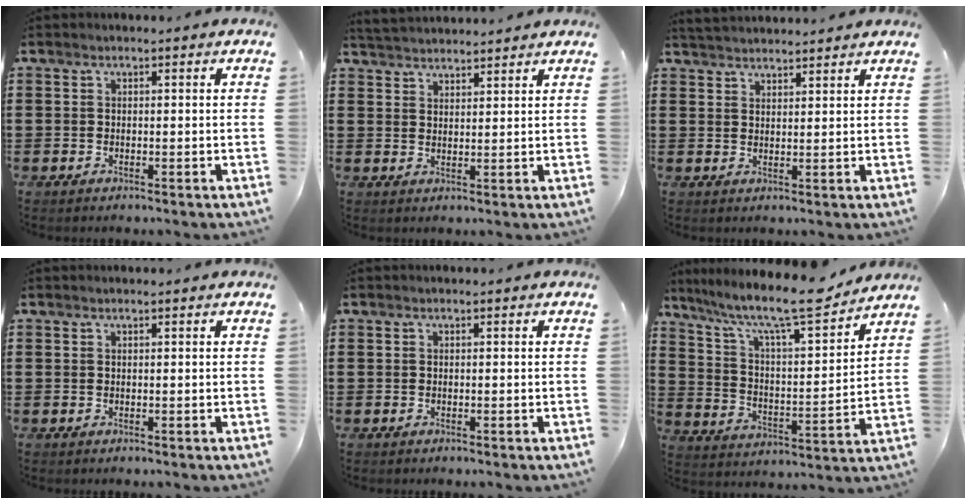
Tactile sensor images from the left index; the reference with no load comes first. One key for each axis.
{"total": 2.7, "fx": 2.7, "fy": 0.0, "fz": -0.2, "tx": -0.006, "ty": -0.008, "tz": 0.051}
{"total": 2.5, "fx": 2.5, "fy": -0.1, "fz": -0.3, "tx": -0.003, "ty": -0.004, "tz": 0.048}
{"total": 0.0}
{"total": 0.0}
{"total": 10.9, "fx": 9.1, "fy": 1.4, "fz": 6.0, "tx": -0.133, "ty": -0.062, "tz": 0.146}